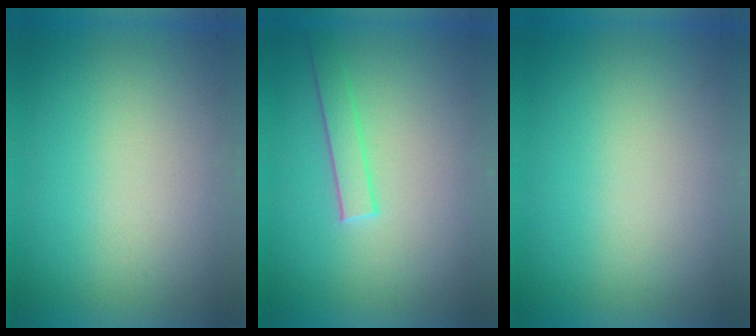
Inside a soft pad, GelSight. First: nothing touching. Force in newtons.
{"total": 1.5}
{"total": 0.0}